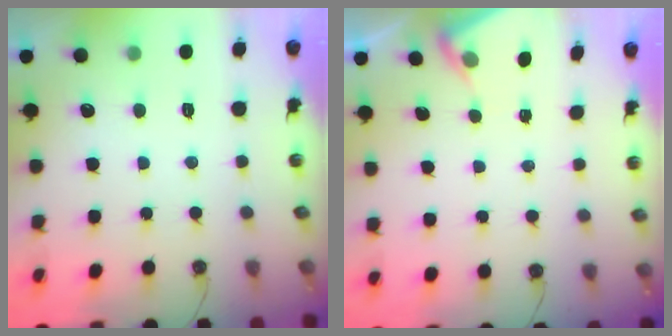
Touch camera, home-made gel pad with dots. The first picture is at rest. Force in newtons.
{"total": 3.3, "press": 3.3, "slide": 0.5}